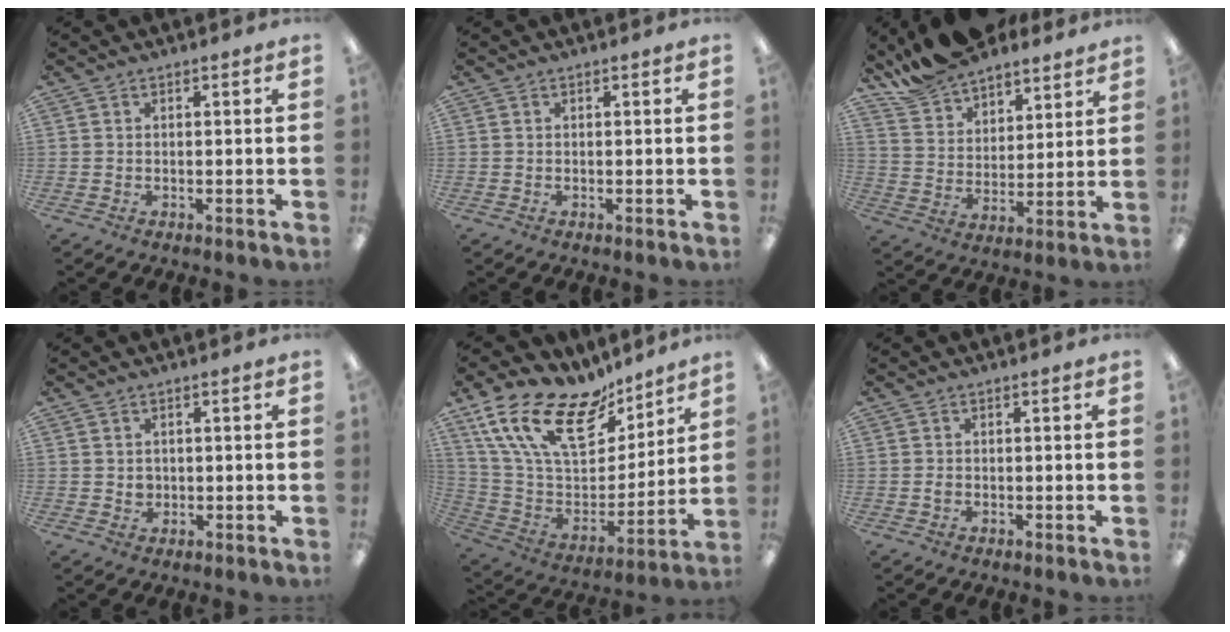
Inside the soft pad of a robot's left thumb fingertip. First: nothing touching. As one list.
[{"total": 0.0}, {"total": 12.4, "force": [11.2, 4.7, 2.5], "torque": [-0.073, -0.080, 0.214]}, {"total": 1.6, "force": [0.6, 1.5, 0.5], "torque": [-0.003, 0.000, 0.007]}, {"total": 21.7, "force": [13.6, 11.1, 12.8], "torque": [-0.253, -0.083, 0.245]}, {"total": 0.7, "force": [-0.2, 0.5, 0.4], "torque": [-0.008, 0.002, -0.004]}]